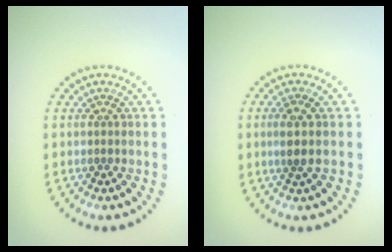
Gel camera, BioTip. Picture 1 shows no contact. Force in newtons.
{"total": 1.7, "press": 1.4, "slide": 0.9}